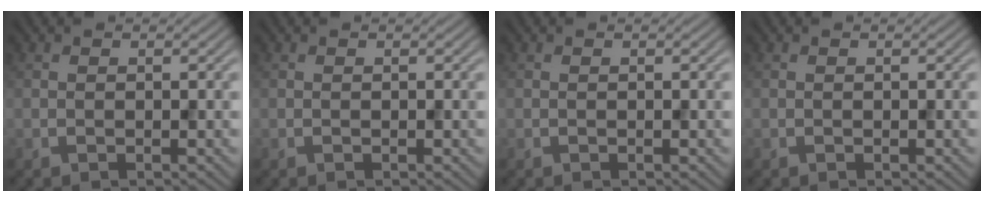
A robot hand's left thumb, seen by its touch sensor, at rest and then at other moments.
{"total": 0.0}
{"total": 0.0}
{"total": 0.0}